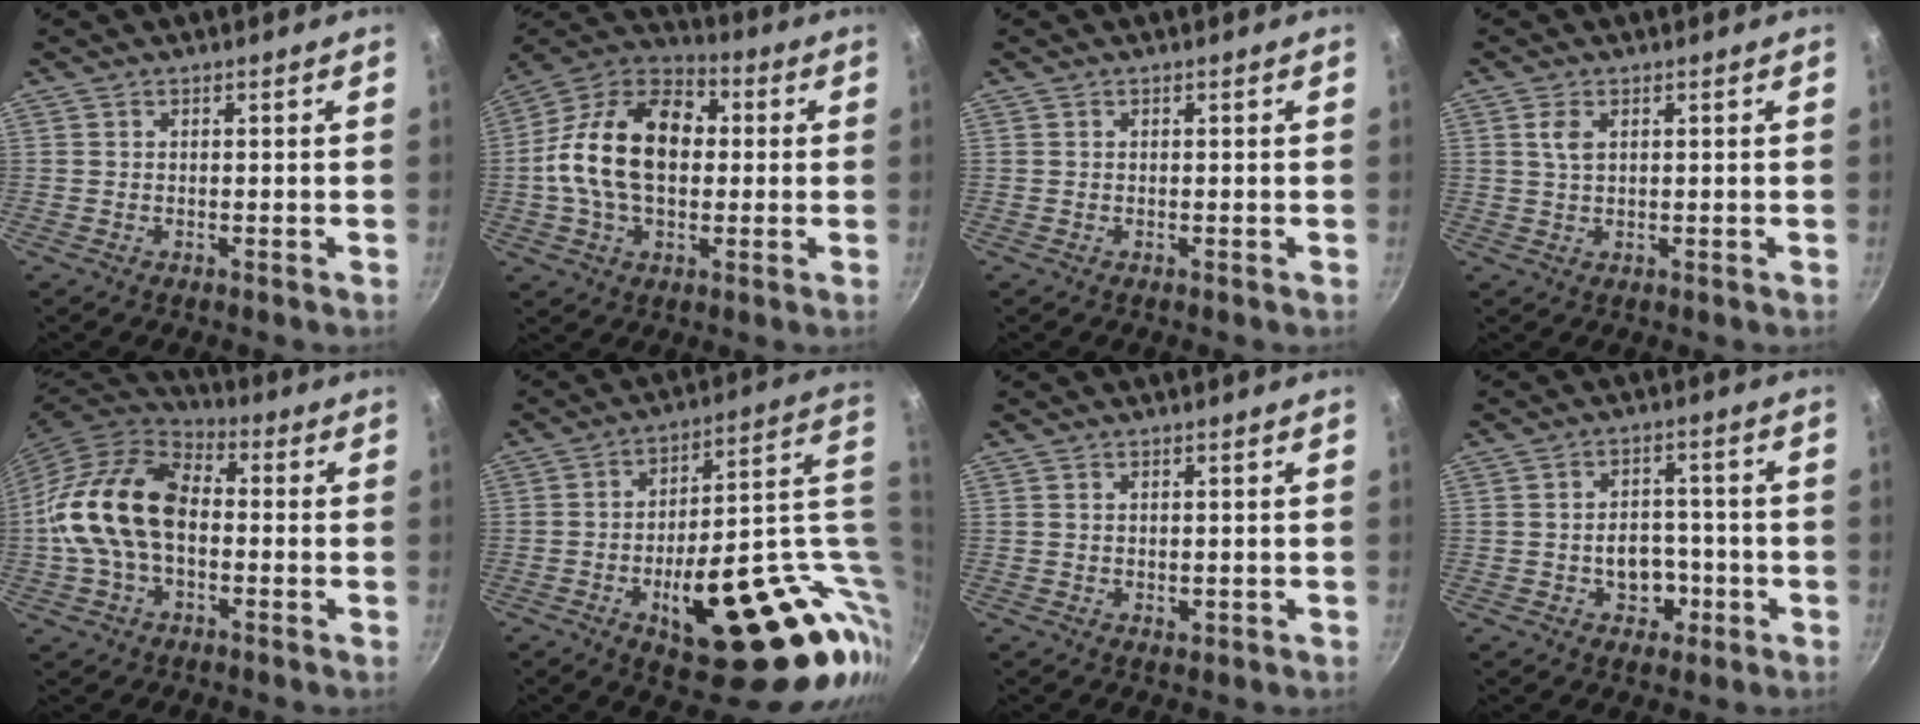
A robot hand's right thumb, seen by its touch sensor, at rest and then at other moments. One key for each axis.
{"total": 19.9, "fx": 0.9, "fy": 13.2, "fz": 14.9, "tx": -0.236, "ty": 0.033, "tz": -0.003}
{"total": 0.0}
{"total": 2.7, "fx": 0.9, "fy": 1.5, "fz": 2.0, "tx": -0.038, "ty": -0.003, "tz": 0.018}
{"total": 18.0, "fx": -0.9, "fy": 12.0, "fz": 13.4, "tx": -0.237, "ty": 0.039, "tz": -0.031}
{"total": 29.3, "fx": -1.7, "fy": 13.0, "fz": 26.2, "tx": -0.296, "ty": 0.011, "tz": 0.004}
{"total": 1.0, "fx": 0.2, "fy": 0.7, "fz": 0.7, "tx": -0.008, "ty": -0.001, "tz": 0.003}
{"total": 6.8, "fx": -2.0, "fy": 5.2, "fz": 3.8, "tx": -0.021, "ty": 0.018, "tz": -0.026}